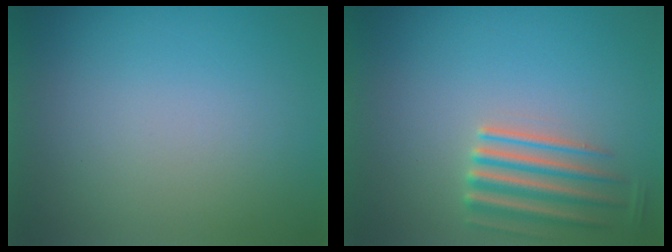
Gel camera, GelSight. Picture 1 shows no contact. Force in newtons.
{"total": 4.3}